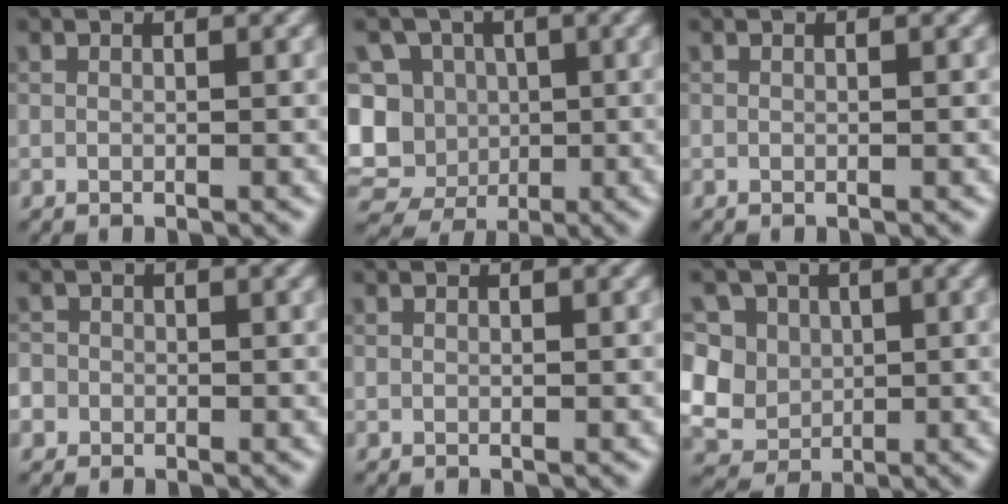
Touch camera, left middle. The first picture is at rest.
{"total": 13.0, "force": [-1.0, 11.9, 5.2], "torque": [-0.118, 0.018, -0.043]}
{"total": 0.0}
{"total": 2.3, "force": [-0.8, 2.1, 0.4], "torque": [0.007, 0.008, -0.028]}
{"total": 0.0}
{"total": 9.0, "force": [2.9, 7.3, 4.3], "torque": [-0.075, 0.022, 0.020]}